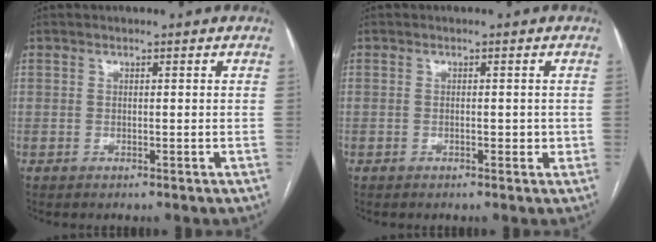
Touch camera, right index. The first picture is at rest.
{"total": 1.4, "force": [-0.2, 0.7, 1.2], "torque": [-0.015, 0.000, -0.002]}